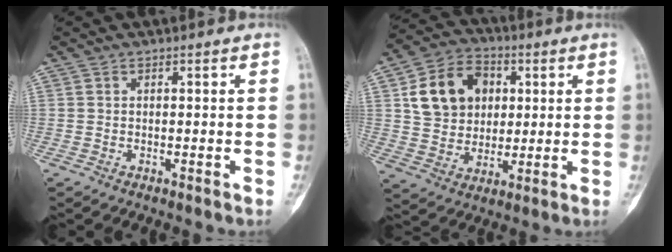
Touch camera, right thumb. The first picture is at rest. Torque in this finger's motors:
{"motor_torque": [0.20, 2.02, 0.43, -0.32, 0.14]}